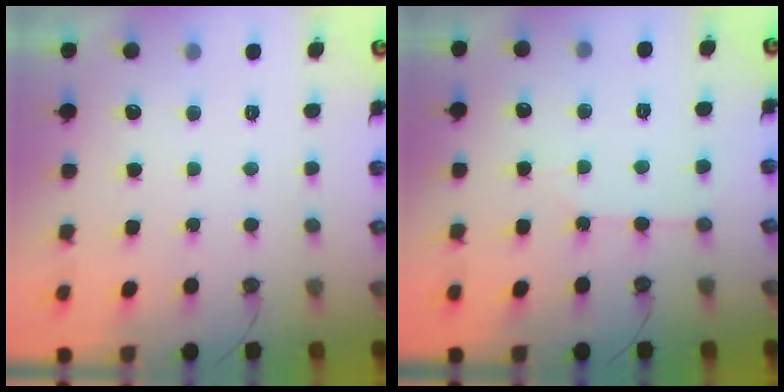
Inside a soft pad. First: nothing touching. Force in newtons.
{"total": 2.5, "press": 2.4, "slide": 0.4}